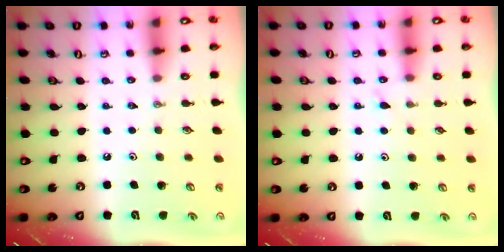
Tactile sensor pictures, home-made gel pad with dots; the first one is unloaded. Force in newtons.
{"total": 6.1, "press": 6.1, "slide": 0.5}